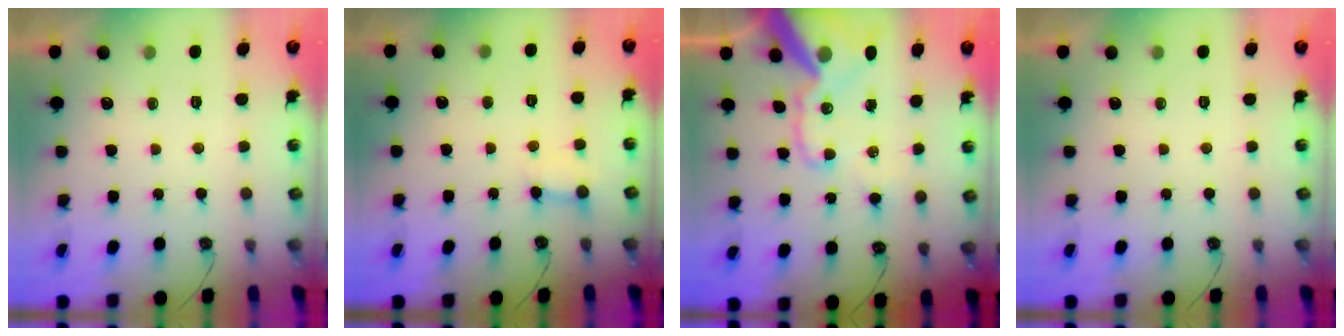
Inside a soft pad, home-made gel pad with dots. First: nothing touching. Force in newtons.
{"total": 2.6, "press": 2.6, "slide": 0.3}
{"total": 19.1, "press": 18.9, "slide": 2.6}
{"total": 0.0}